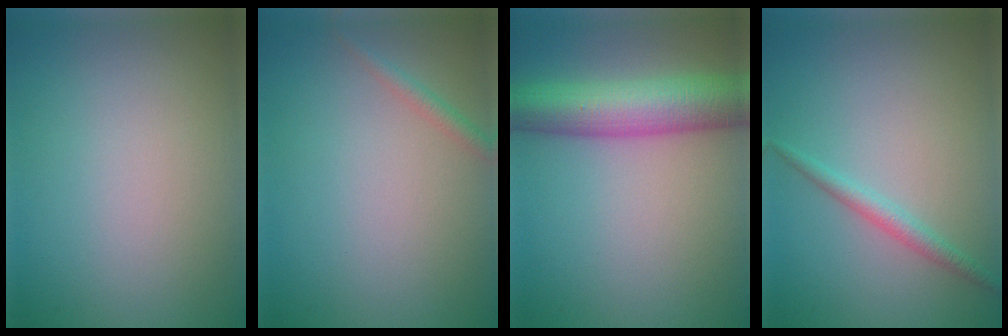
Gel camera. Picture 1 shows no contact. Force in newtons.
{"total": 1.2, "press": 1.2, "slide": 0.0}
{"total": 8.3, "press": 8.3, "slide": 0.2}
{"total": 1.7, "press": 1.7, "slide": 0.1}